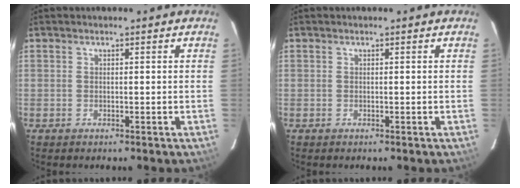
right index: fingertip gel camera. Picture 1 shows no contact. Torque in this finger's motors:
{"motor_torque": [0.00, 0.00, 0.00, 0.00]}